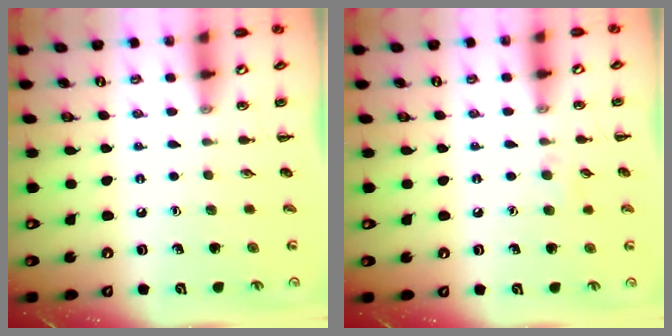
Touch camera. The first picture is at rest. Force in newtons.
{"total": 3.9, "press": 3.6, "slide": 1.5}